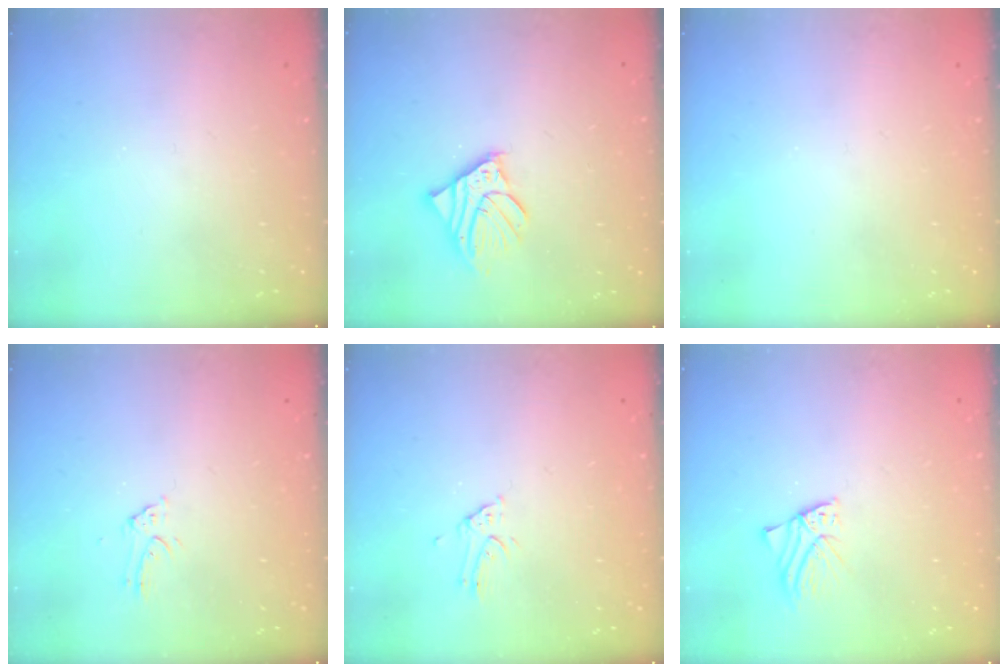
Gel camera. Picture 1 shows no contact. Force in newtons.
{"total": 8.9, "press": 8.8, "slide": 1.5}
{"total": 0.0}
{"total": 2.5, "press": 2.5, "slide": 0.2}
{"total": 1.1, "press": 1.1, "slide": 0.0}
{"total": 2.1, "press": 2.1, "slide": 0.2}